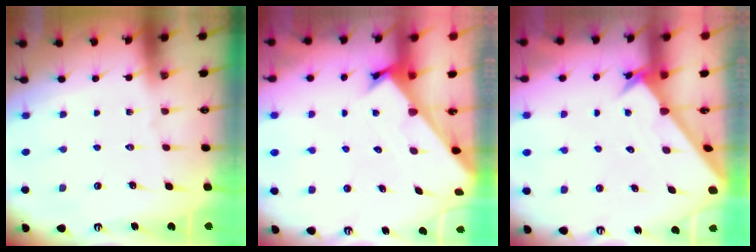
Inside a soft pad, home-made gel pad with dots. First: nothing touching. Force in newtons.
{"total": 2.4, "press": 2.4, "slide": 0.2}
{"total": 2.5, "press": 2.5, "slide": 0.2}